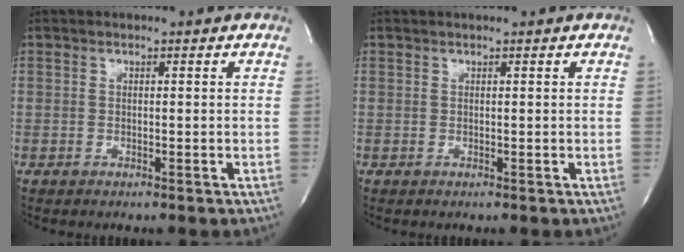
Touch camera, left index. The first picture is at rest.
{"total": 1.2, "force": [1.2, -0.1, 0.4], "torque": [-0.007, 0.011, 0.021]}